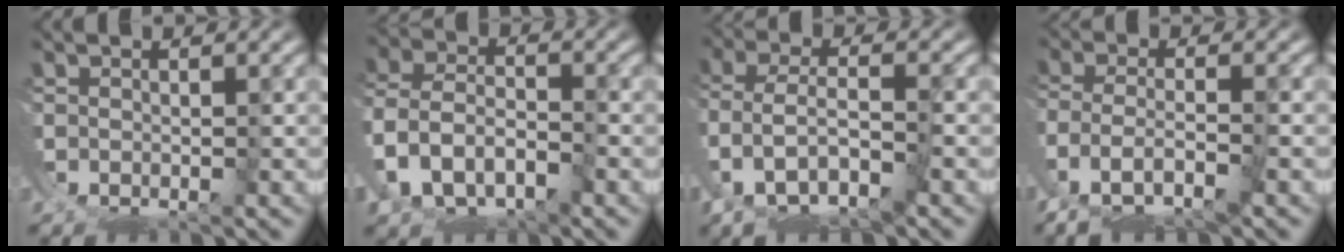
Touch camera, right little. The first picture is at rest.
{"total": 5.1, "force": [-1.7, 4.5, 1.7], "torque": [-0.073, -0.029, -0.022]}
{"total": 6.9, "force": [-1.7, 5.3, 4.0], "torque": [-0.115, -0.017, -0.025]}
{"total": 5.5, "force": [-2.5, 3.2, 3.7], "torque": [-0.094, -0.025, -0.030]}